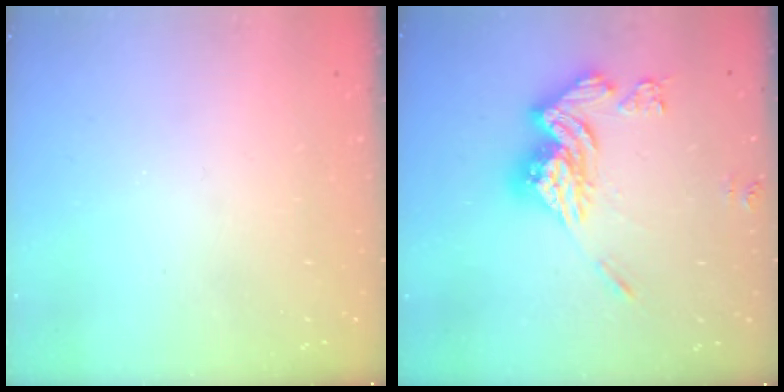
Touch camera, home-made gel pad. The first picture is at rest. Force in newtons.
{"total": 17.1, "press": 17.0, "slide": 1.9}